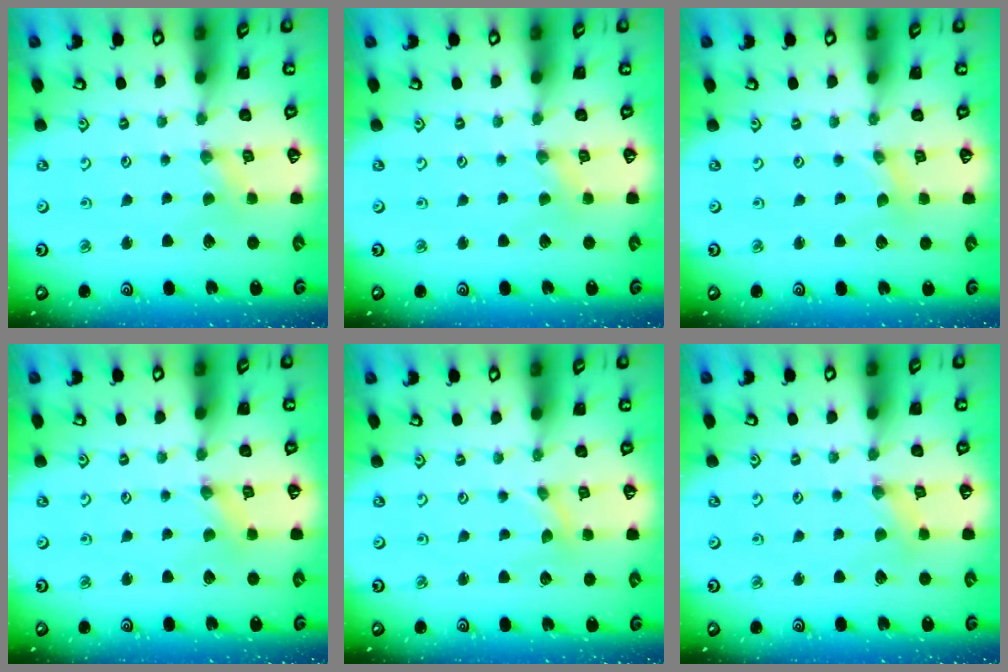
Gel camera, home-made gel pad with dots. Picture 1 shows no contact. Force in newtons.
{"total": 0.9, "press": 0.9, "slide": 0.2}
{"total": 0.0}
{"total": 0.0}
{"total": 0.0}
{"total": 1.2, "press": 1.1, "slide": 0.3}